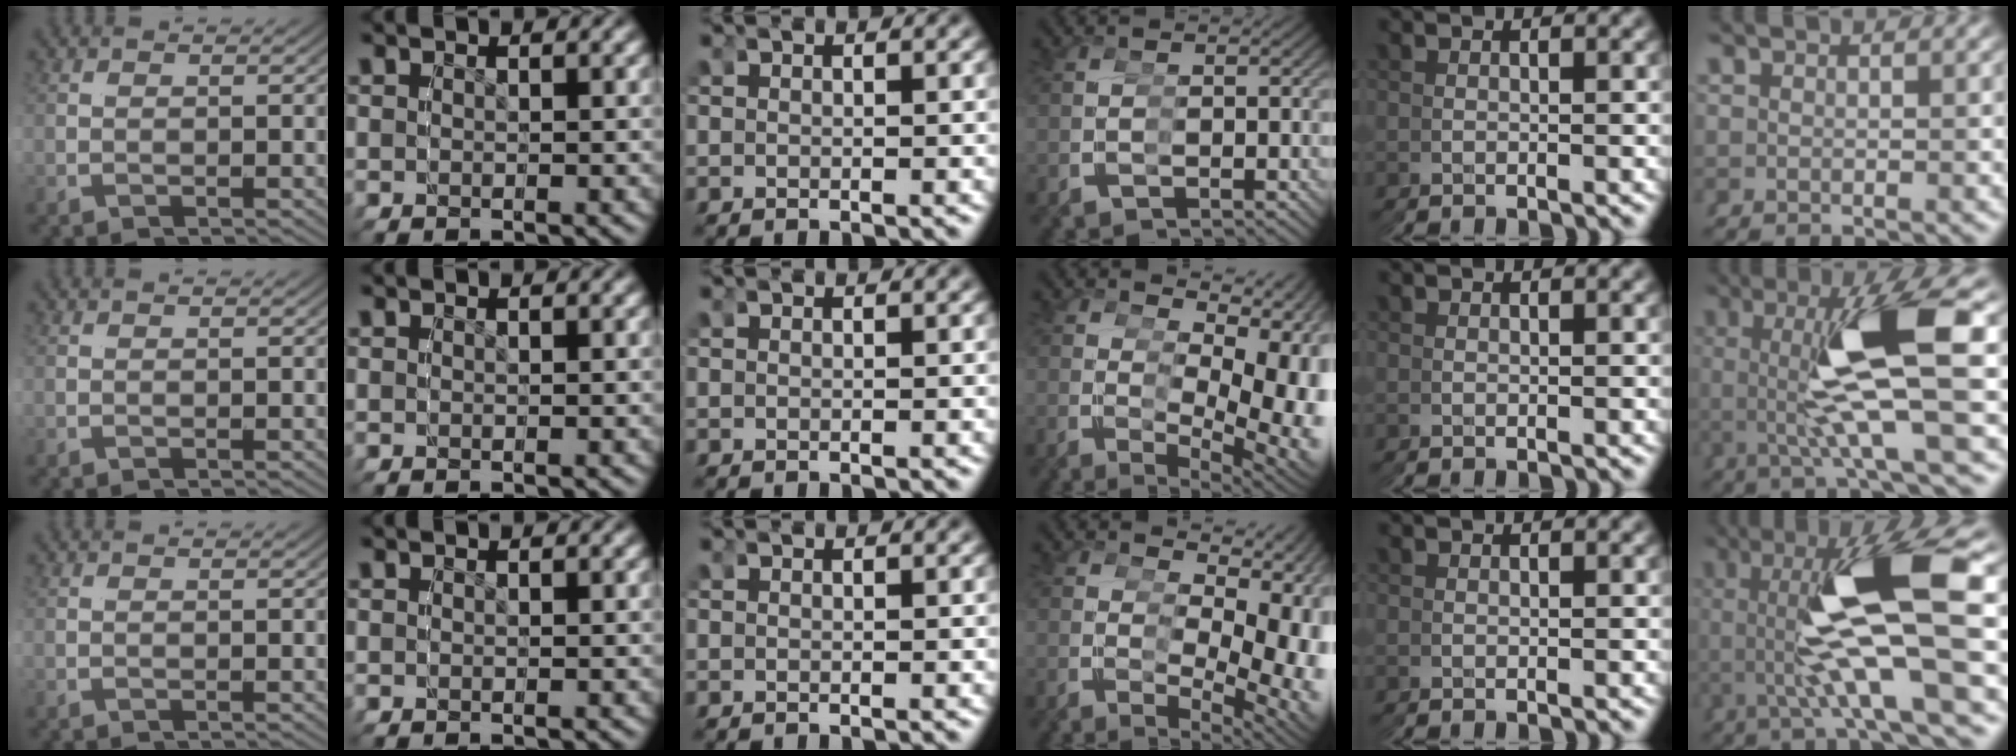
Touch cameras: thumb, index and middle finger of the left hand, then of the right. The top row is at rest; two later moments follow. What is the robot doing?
{"motion": "grasp_and_lifting", "object": "legos"}